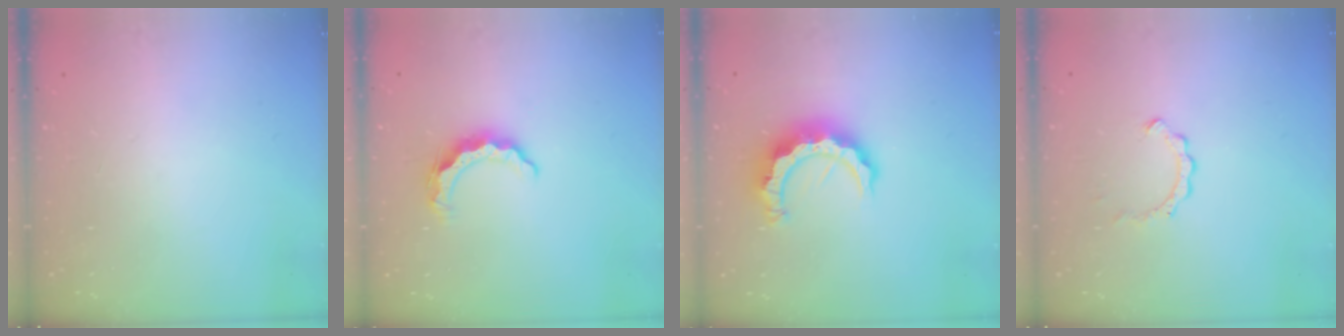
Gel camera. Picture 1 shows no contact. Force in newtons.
{"total": 7.2, "press": 7.2, "slide": 0.3}
{"total": 10.3, "press": 10.2, "slide": 1.0}
{"total": 2.4, "press": 2.4, "slide": 0.2}